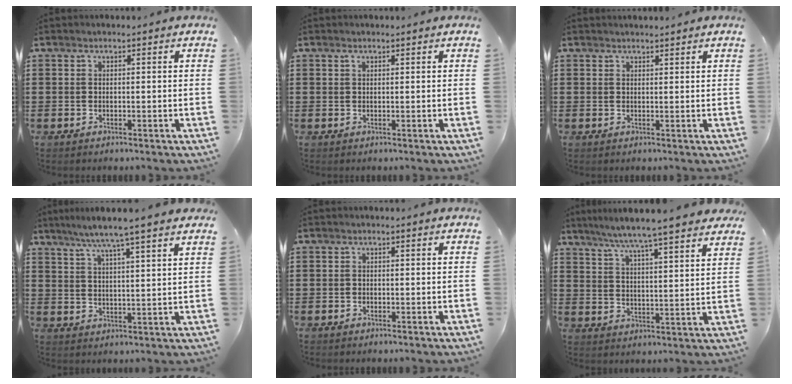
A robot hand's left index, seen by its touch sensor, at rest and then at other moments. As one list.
[{"total": 0.7, "force": [0.4, 0.2, 0.5], "torque": [-0.012, 0.001, 0.008]}, {"total": 1.0, "force": [1.0, 0.1, 0.2], "torque": [-0.005, -0.001, 0.019]}, {"total": 6.3, "force": [5.1, -0.6, 3.6], "torque": [-0.085, -0.018, 0.086]}, {"total": 0.6, "force": [-0.4, 0.4, 0.2], "torque": [-0.004, 0.002, -0.008]}, {"total": 6.4, "force": [5.5, -0.8, 3.0], "torque": [-0.080, -0.034, 0.091]}]